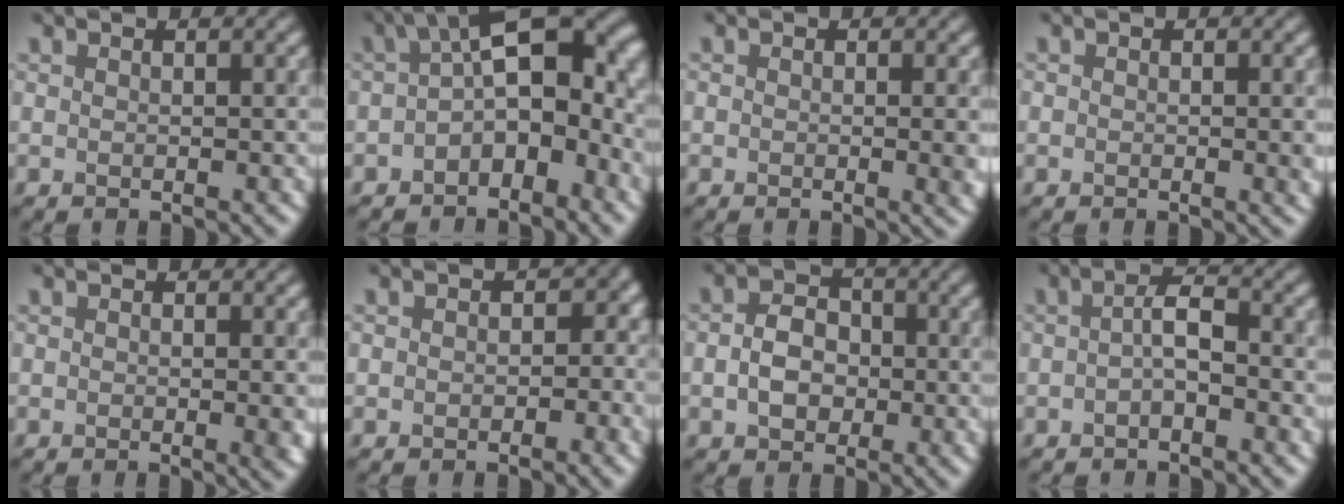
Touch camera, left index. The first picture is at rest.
{"total": 10.0, "force": [-0.5, 5.3, 8.4], "torque": [-0.115, 0.024, -0.022]}
{"total": 2.1, "force": [-0.2, 0.7, 2.0], "torque": [-0.023, -0.005, -0.001]}
{"total": 1.5, "force": [-0.1, 0.7, 1.3], "torque": [-0.014, -0.005, -0.001]}
{"total": 2.1, "force": [-0.3, 0.6, 1.9], "torque": [-0.021, -0.006, -0.002]}
{"total": 4.4, "force": [-0.3, 3.6, 2.5], "torque": [0.021, 0.010, -0.023]}
{"total": 3.7, "force": [-0.5, 2.9, 2.3], "torque": [-0.043, 0.003, -0.016]}
{"total": 2.1, "force": [-0.7, 0.7, 1.8], "torque": [-0.035, 0.007, -0.018]}